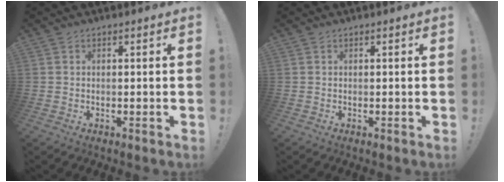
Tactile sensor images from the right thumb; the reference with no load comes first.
{"total": 0.0}